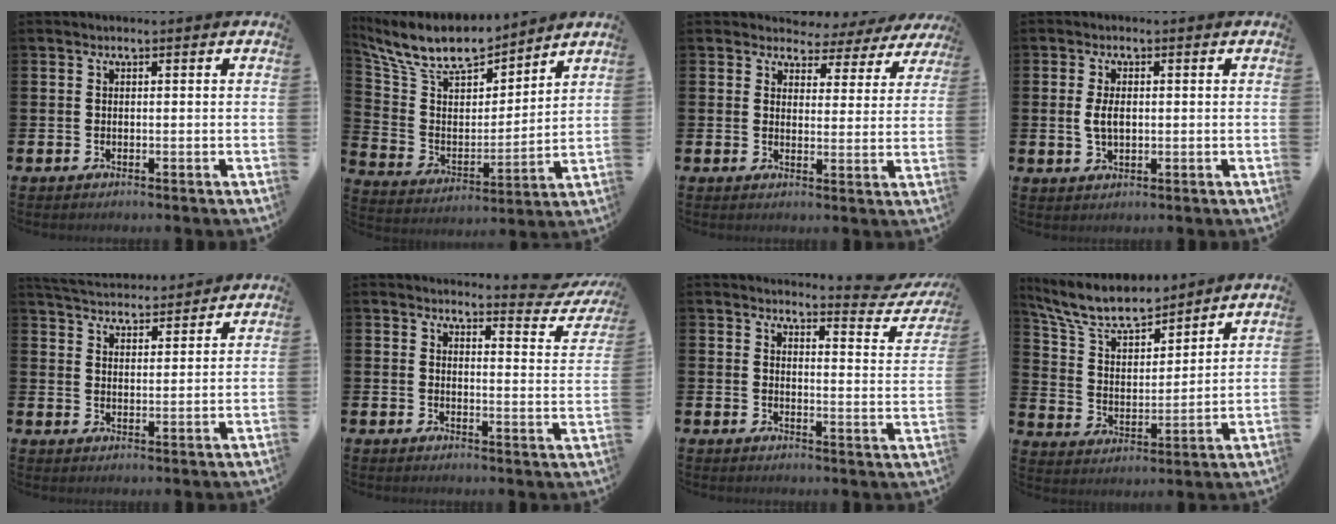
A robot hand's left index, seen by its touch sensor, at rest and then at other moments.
{"total": 11.0, "force": [10.0, 3.2, 3.2], "torque": [-0.106, -0.066, 0.176]}
{"total": 3.1, "force": [2.5, 1.8, -0.1], "torque": [-0.009, -0.028, 0.037]}
{"total": 3.1, "force": [0.3, 1.8, 2.5], "torque": [-0.037, 0.002, 0.001]}
{"total": 4.7, "force": [4.7, 0.6, 0.0], "torque": [-0.018, -0.029, 0.083]}
{"total": 3.3, "force": [3.3, 0.4, 0.5], "torque": [0.003, -0.032, 0.049]}
{"total": 3.5, "force": [3.4, 0.3, 0.7], "torque": [-0.004, -0.037, 0.049]}
{"total": 9.6, "force": [8.4, 2.6, 3.7], "torque": [-0.108, -0.046, 0.151]}